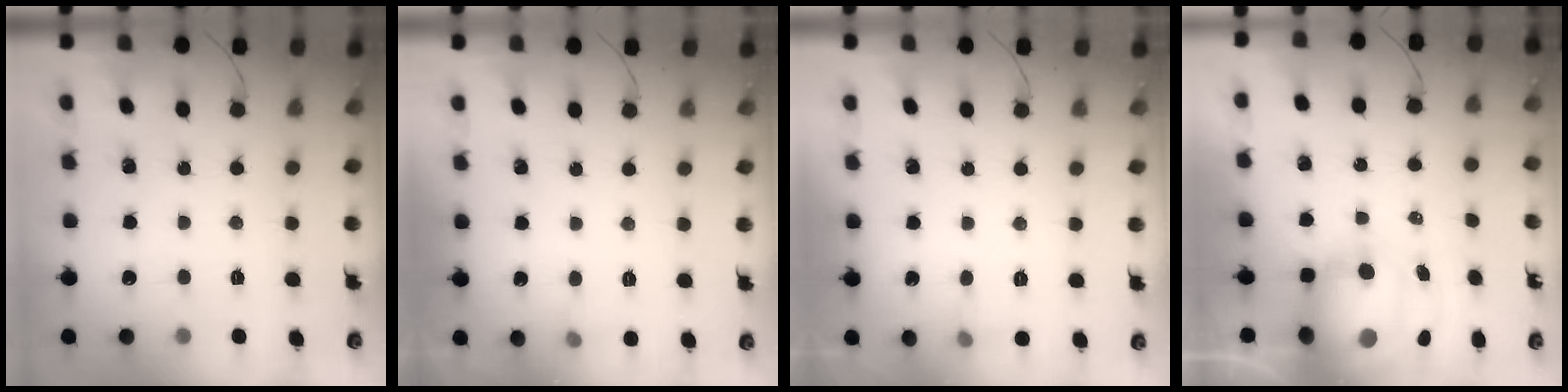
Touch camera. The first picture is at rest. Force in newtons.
{"total": 3.3, "press": 3.2, "slide": 1.0}
{"total": 4.6, "press": 4.4, "slide": 1.4}
{"total": 16.2, "press": 15.6, "slide": 4.3}